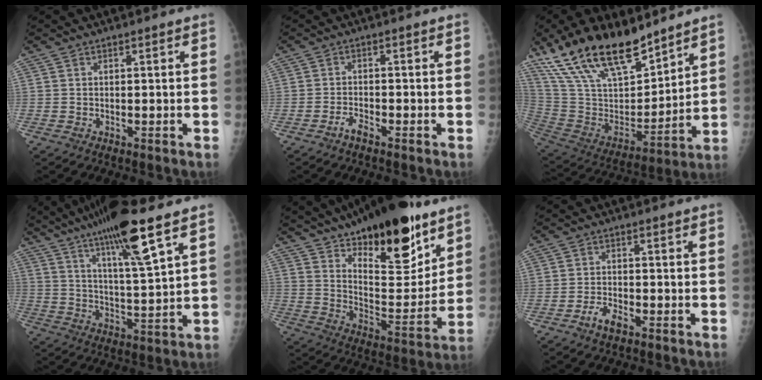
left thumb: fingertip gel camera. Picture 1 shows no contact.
{"total": 2.1, "force": [-1.7, 0.6, 1.1], "torque": [-0.026, 0.008, -0.035]}
{"total": 24.2, "force": [17.8, 9.1, 13.6], "torque": [-0.222, -0.066, 0.332]}
{"total": 16.1, "force": [9.8, 1.9, 12.6], "torque": [-0.208, -0.046, 0.165]}
{"total": 25.2, "force": [15.8, 10.1, 16.7], "torque": [-0.207, -0.074, 0.247]}
{"total": 3.3, "force": [-2.1, 1.4, 2.1], "torque": [-0.043, 0.013, -0.040]}